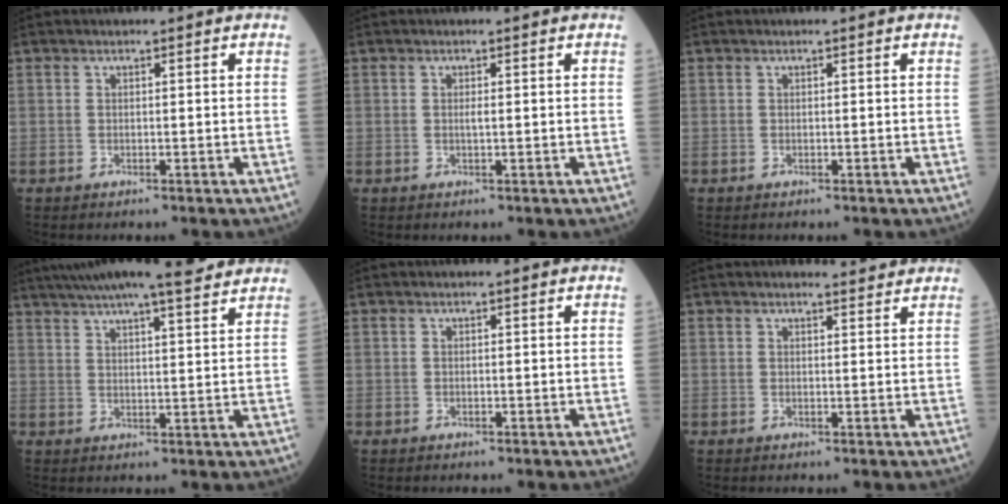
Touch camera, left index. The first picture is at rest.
{"total": 0.7, "force": [0.0, 0.0, 0.7], "torque": [-0.016, -0.001, 0.000]}
{"total": 0.0}
{"total": 17.4, "force": [15.0, 1.7, 8.6], "torque": [-0.148, 0.032, 0.210]}
{"total": 0.0}
{"total": 2.8, "force": [2.7, 0.5, 0.6], "torque": [-0.012, 0.005, 0.031]}